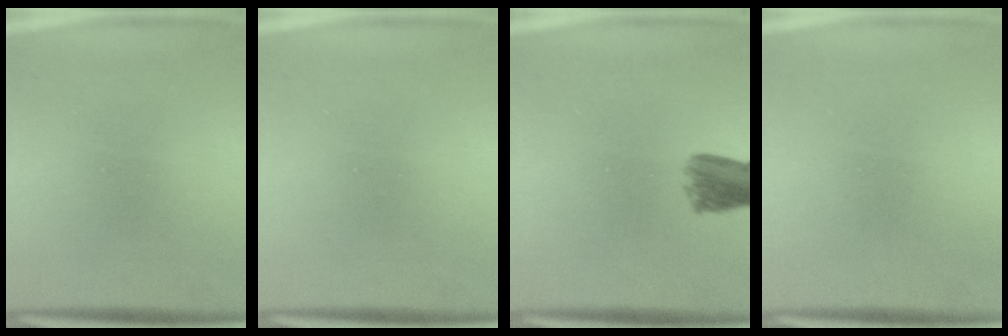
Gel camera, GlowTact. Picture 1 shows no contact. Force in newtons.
{"total": 0.0}
{"total": 4.2}
{"total": 1.6}